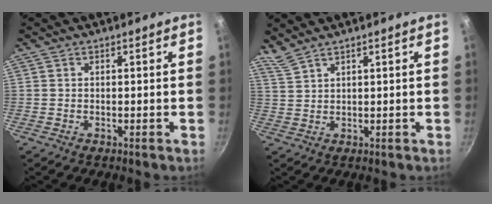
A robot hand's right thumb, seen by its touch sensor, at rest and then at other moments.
{"total": 2.7, "force": [2.4, 0.0, 1.2], "torque": [-0.031, -0.007, 0.055]}